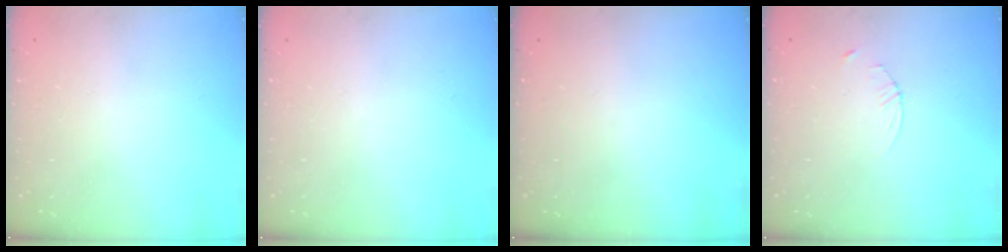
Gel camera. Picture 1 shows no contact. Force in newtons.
{"total": 0.0}
{"total": 0.0}
{"total": 2.3, "press": 2.3, "slide": 0.3}